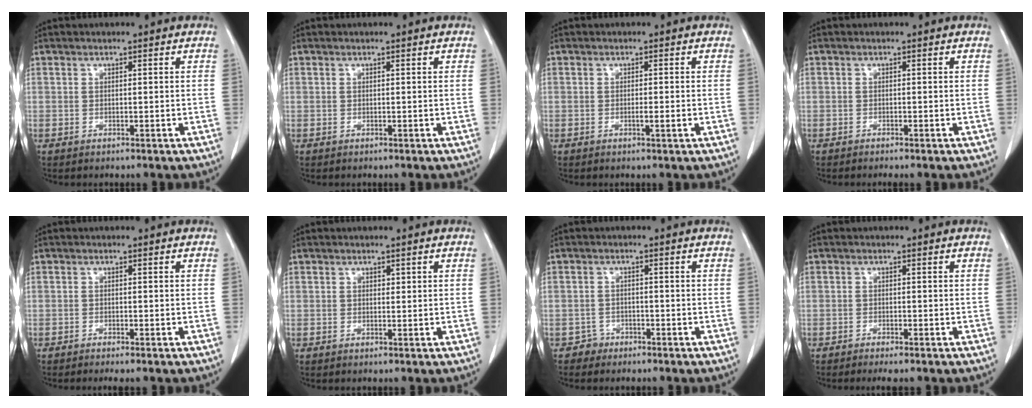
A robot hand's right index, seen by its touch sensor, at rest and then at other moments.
{"total": 0.0}
{"total": 1.3, "force": [-0.3, -0.1, 1.2], "torque": [-0.021, -0.003, -0.004]}
{"total": 0.7, "force": [-0.6, -0.1, 0.3], "torque": [-0.009, -0.001, -0.009]}
{"total": 1.9, "force": [-1.5, 0.1, 1.1], "torque": [-0.016, -0.005, -0.020]}
{"total": 0.6, "force": [0.3, 0.4, 0.3], "torque": [0.002, -0.001, 0.002]}
{"total": 2.0, "force": [-1.3, 1.4, -0.6], "torque": [0.009, 0.010, -0.029]}
{"total": 2.4, "force": [-2.0, 0.3, 1.4], "torque": [-0.020, -0.006, -0.026]}